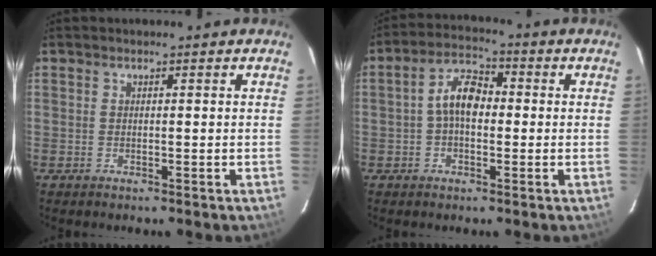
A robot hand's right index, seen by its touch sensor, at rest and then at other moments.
{"total": 6.7, "force": [-0.2, 3.9, 5.4], "torque": [-0.102, 0.023, -0.007]}